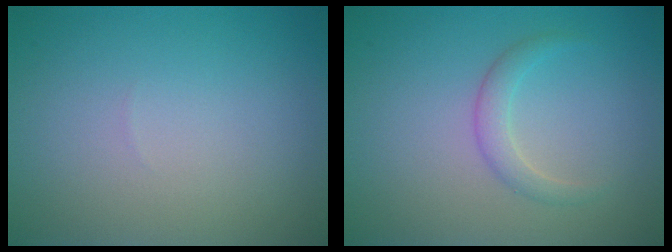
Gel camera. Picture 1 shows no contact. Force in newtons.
{"total": 1.7, "press": 1.7, "slide": 0.1}